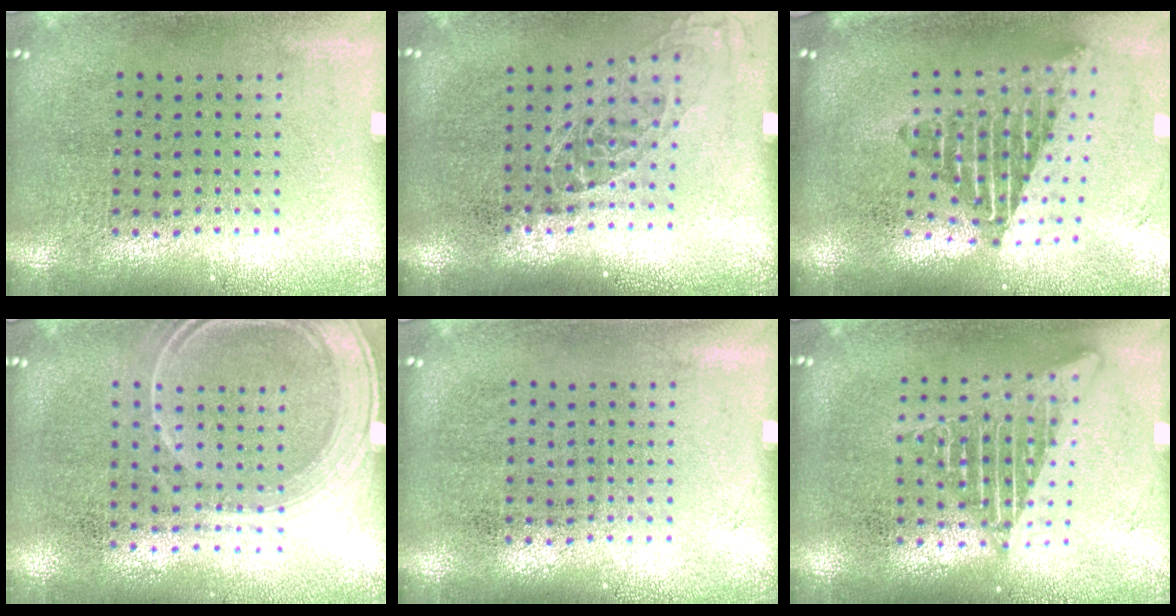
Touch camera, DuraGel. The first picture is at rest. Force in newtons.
{"total": 1.2, "press": 1.0, "slide": 0.7}
{"total": 2.1, "press": 1.6, "slide": 1.3}
{"total": 1.6, "press": 1.4, "slide": 0.8}
{"total": 0.0}
{"total": 2.2, "press": 2.2, "slide": 0.2}